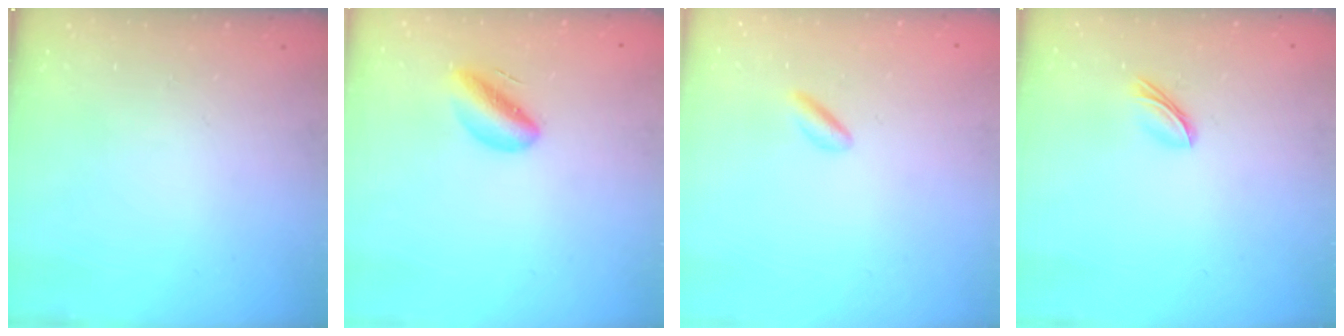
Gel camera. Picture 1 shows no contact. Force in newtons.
{"total": 6.7, "press": 6.5, "slide": 1.9}
{"total": 1.5, "press": 1.3, "slide": 0.6}
{"total": 3.7, "press": 3.7, "slide": 0.7}